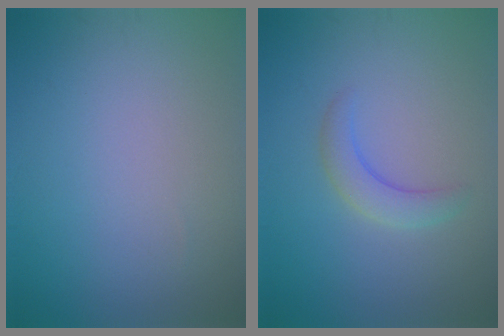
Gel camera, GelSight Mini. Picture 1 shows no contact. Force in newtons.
{"total": 2.4, "press": 2.4, "slide": 0.3}